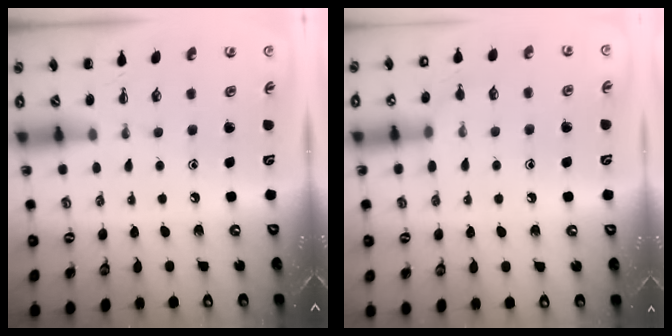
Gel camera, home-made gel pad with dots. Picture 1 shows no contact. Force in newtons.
{"total": 8.0, "press": 7.8, "slide": 1.6}